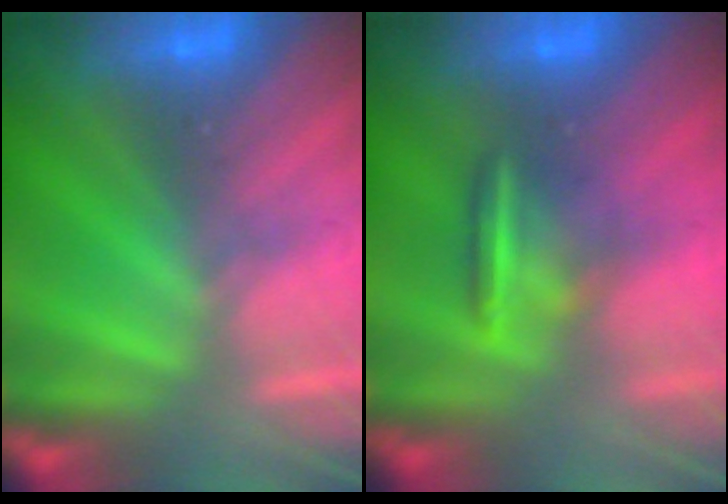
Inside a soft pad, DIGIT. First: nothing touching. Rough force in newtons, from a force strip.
{"total": 7.8}